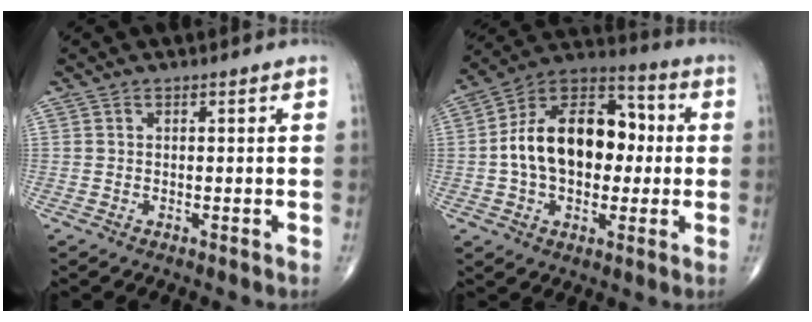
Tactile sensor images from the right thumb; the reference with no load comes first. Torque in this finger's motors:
{"motor_torque": [1.19, 1.20, 1.03, -0.57, 0.22]}